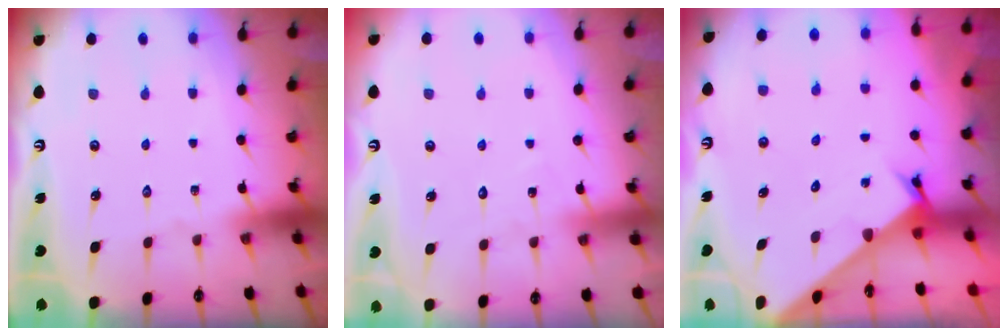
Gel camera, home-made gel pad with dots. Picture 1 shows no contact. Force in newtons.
{"total": 6.1, "press": 6.1, "slide": 0.4}
{"total": 2.2, "press": 2.2, "slide": 0.1}